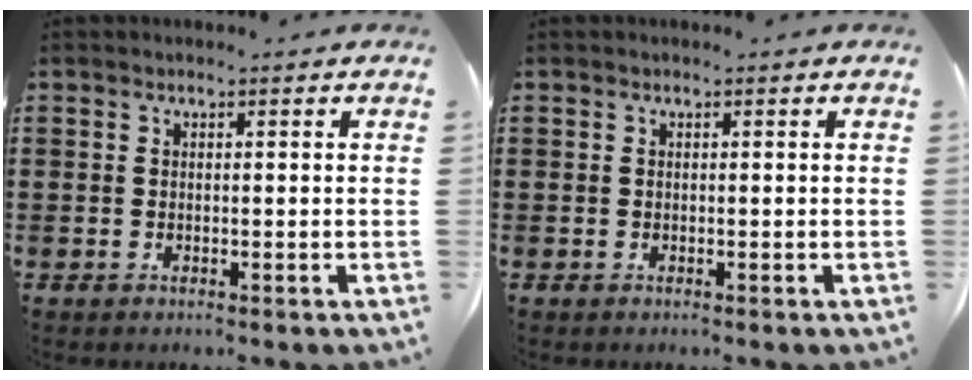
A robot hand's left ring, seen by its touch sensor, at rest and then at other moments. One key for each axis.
{"total": 0.0}